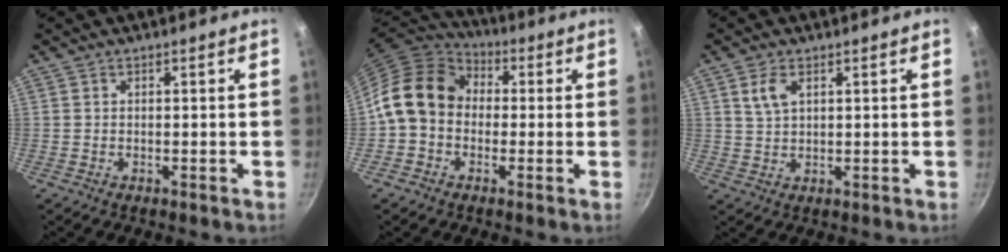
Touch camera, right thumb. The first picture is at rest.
{"total": 13.5, "force": [0.4, 10.9, 8.0], "torque": [-0.121, 0.036, -0.013]}
{"total": 2.4, "force": [1.1, 1.0, 1.9], "torque": [-0.039, -0.005, 0.023]}